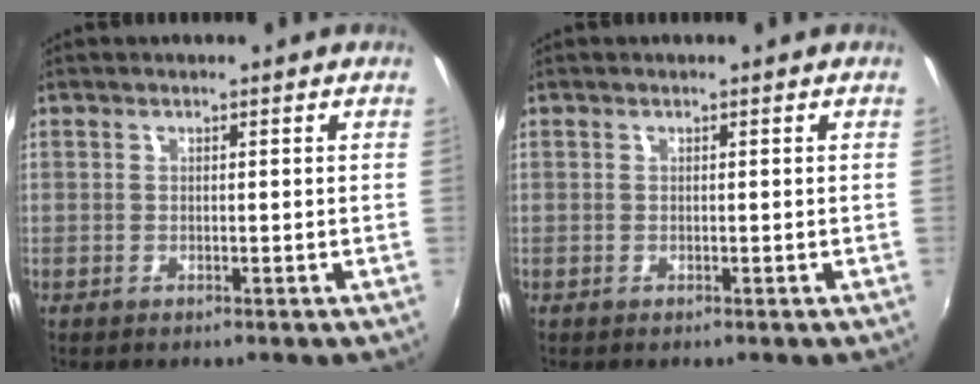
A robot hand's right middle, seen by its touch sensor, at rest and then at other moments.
{"total": 0.0}